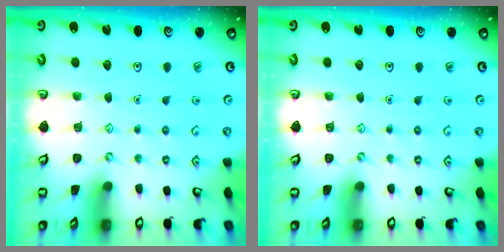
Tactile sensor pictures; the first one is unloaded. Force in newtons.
{"total": 0.0}